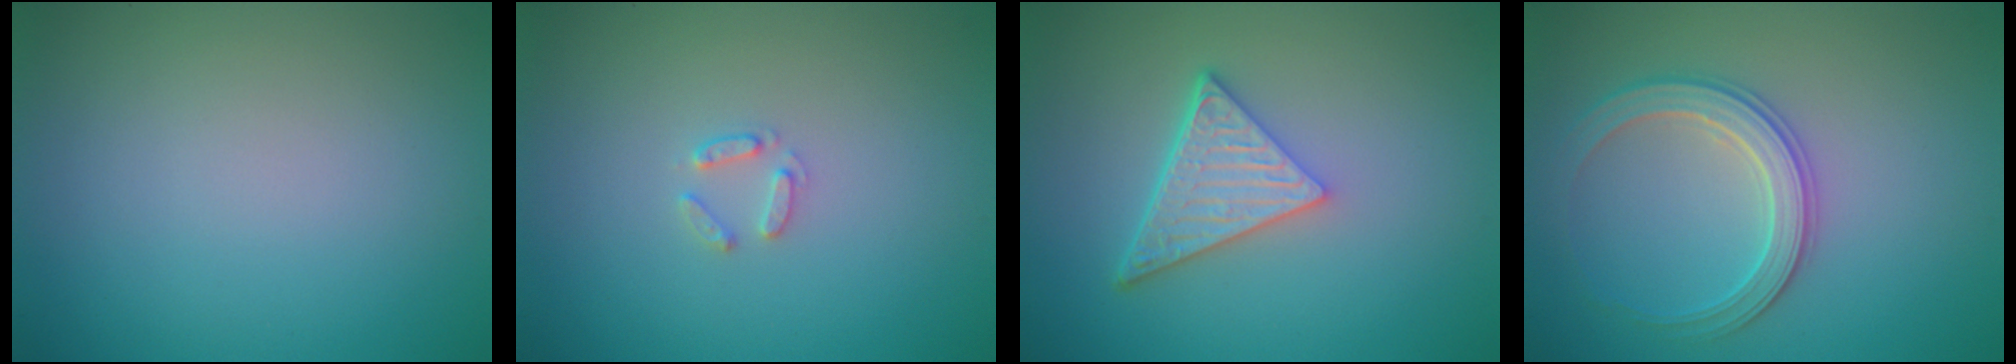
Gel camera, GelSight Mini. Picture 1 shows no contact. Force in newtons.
{"total": 1.1, "press": 1.1, "slide": 0.2}
{"total": 5.1, "press": 3.7, "slide": 3.5}
{"total": 3.1, "press": 3.1, "slide": 0.2}